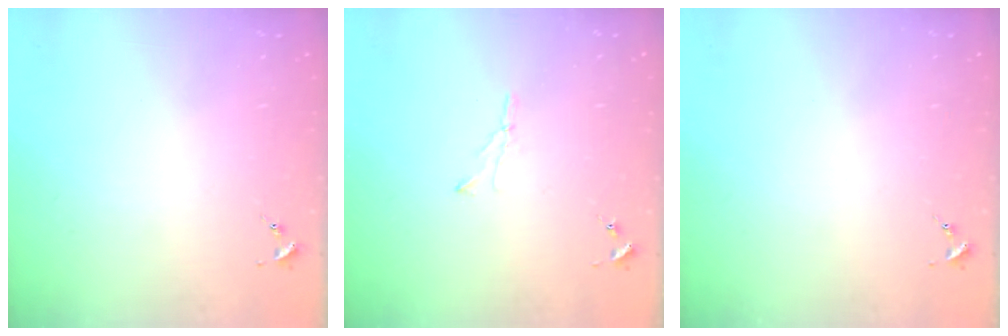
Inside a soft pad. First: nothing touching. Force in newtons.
{"total": 3.7, "press": 3.7, "slide": 0.5}
{"total": 0.0}